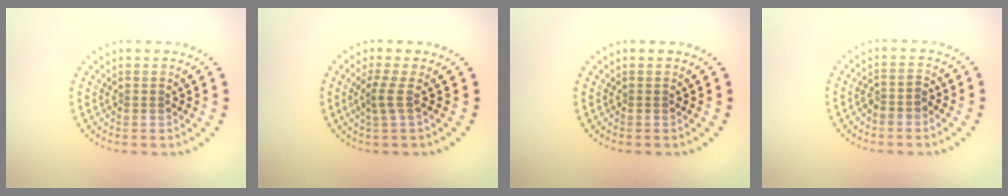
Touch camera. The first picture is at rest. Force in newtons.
{"total": 1.8, "press": 1.2, "slide": 1.4}
{"total": 0.0}
{"total": 1.5, "press": 1.3, "slide": 0.8}